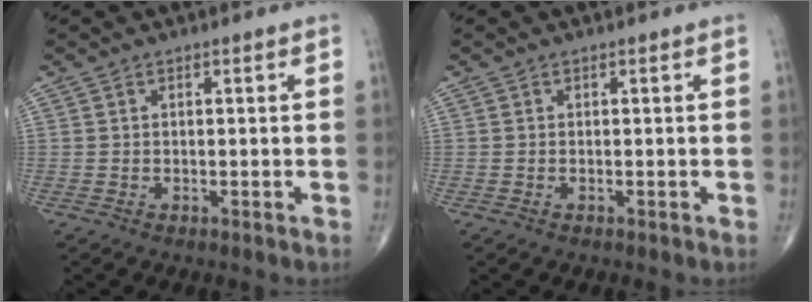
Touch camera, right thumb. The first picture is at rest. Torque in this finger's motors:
{"motor_torque": [0.17, -0.23, -0.26, 0.02, -0.03]}